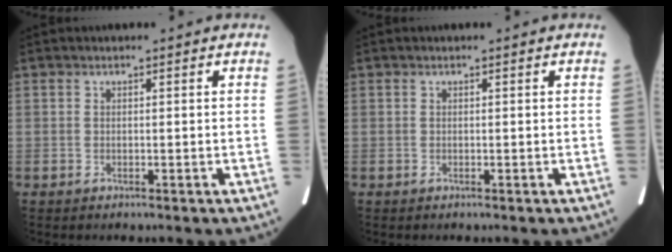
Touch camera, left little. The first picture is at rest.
{"total": 0.0}